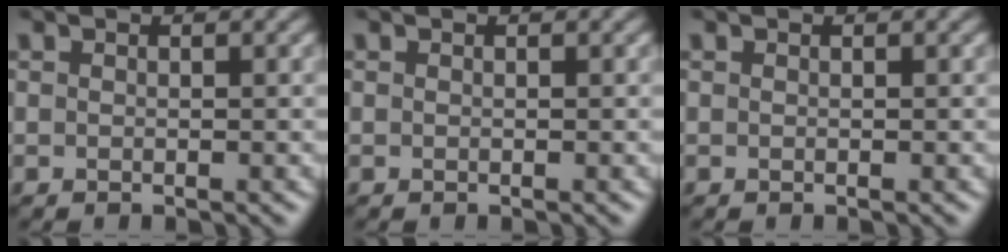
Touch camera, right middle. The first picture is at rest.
{"total": 0.0}
{"total": 0.0}